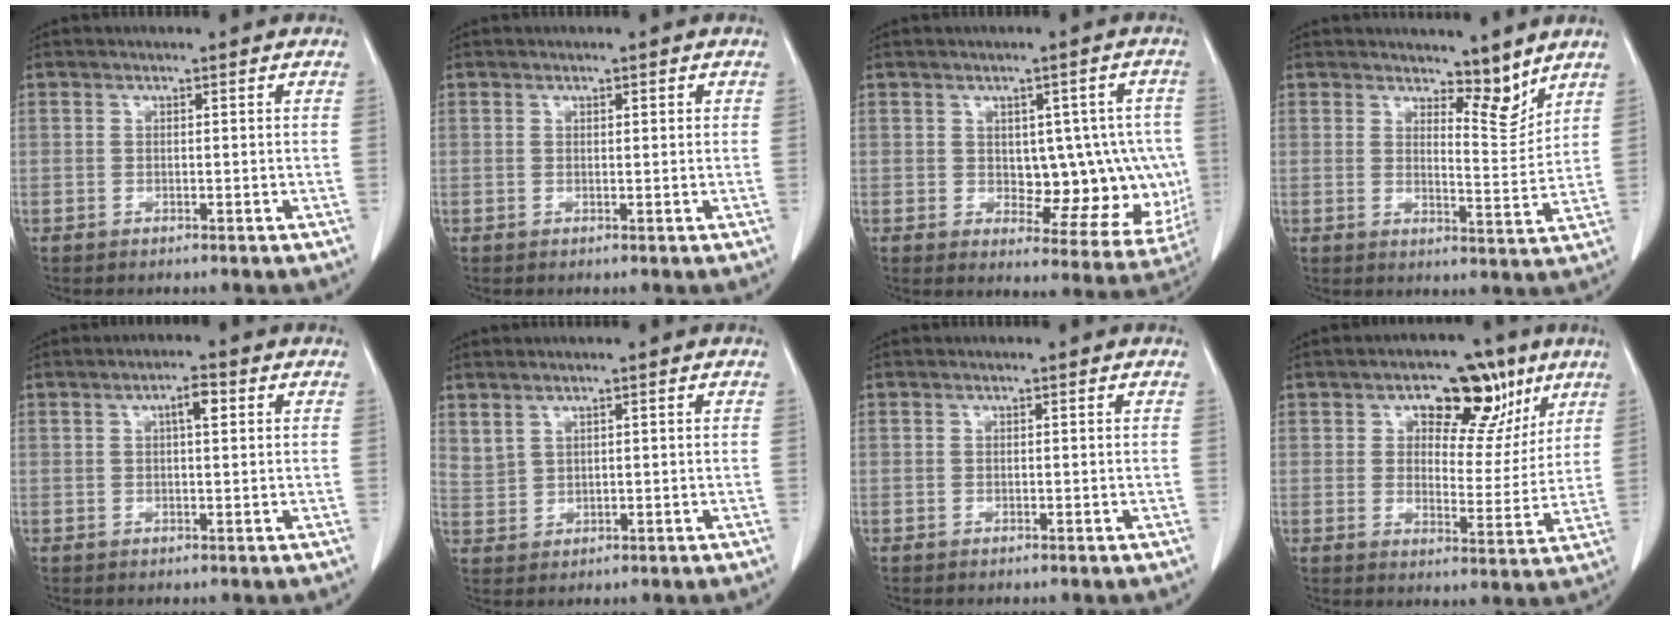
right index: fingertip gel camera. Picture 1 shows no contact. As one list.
[{"total": 0.8, "force": [0.4, 0.4, 0.5], "torque": [-0.006, 0.000, 0.005]}, {"total": 12.0, "force": [0.2, 6.5, 10.1], "torque": [-0.099, 0.014, 0.020]}, {"total": 5.5, "force": [4.8, 1.6, 2.1], "torque": [-0.020, -0.016, 0.074]}, {"total": 3.1, "force": [1.1, 0.7, 2.7], "torque": [-0.043, 0.006, 0.016]}, {"total": 2.8, "force": [2.3, 1.4, 0.8], "torque": [-0.017, -0.001, 0.055]}, {"total": 0.0}, {"total": 11.9, "force": [6.5, 6.5, 7.6], "torque": [-0.088, 0.014, 0.097]}]